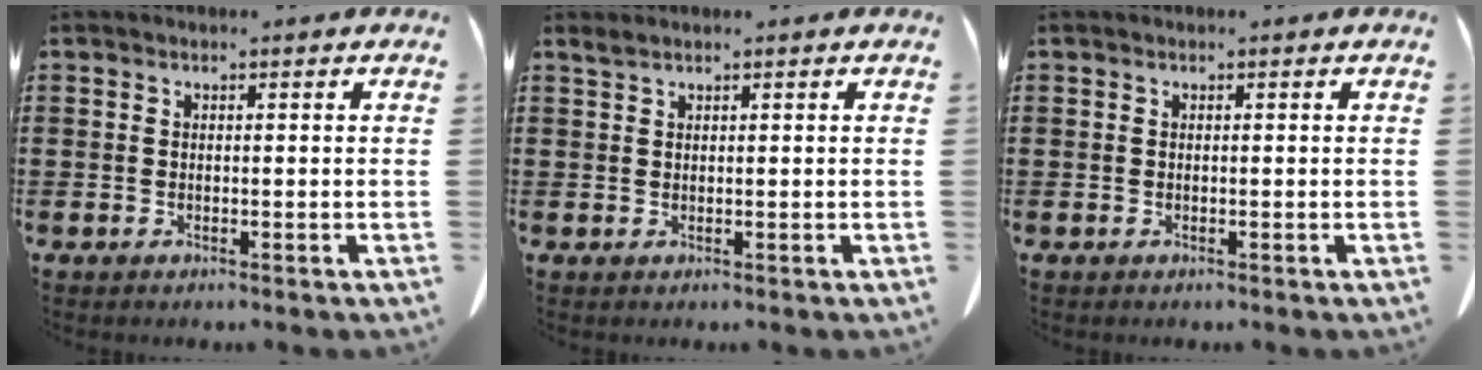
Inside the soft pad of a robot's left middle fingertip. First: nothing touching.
{"total": 0.9, "force": [0.7, 0.1, 0.5], "torque": [-0.012, 0.001, 0.014]}
{"total": 0.0}